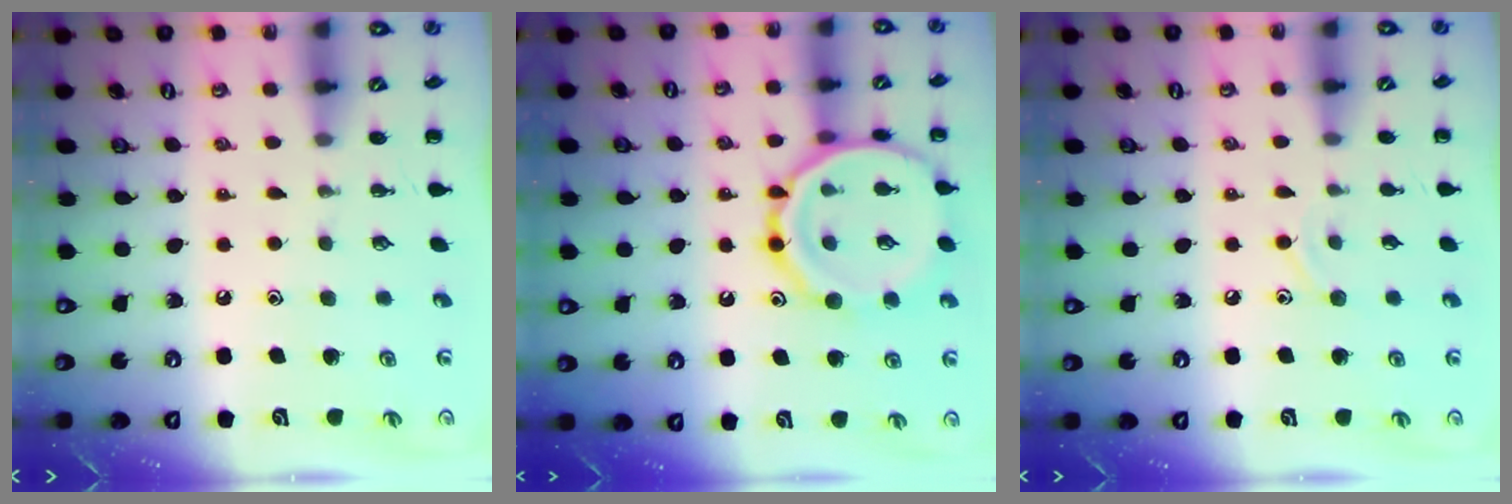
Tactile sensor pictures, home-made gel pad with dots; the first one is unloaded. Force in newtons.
{"total": 17.7, "press": 17.7, "slide": 1.3}
{"total": 7.0, "press": 6.6, "slide": 2.3}